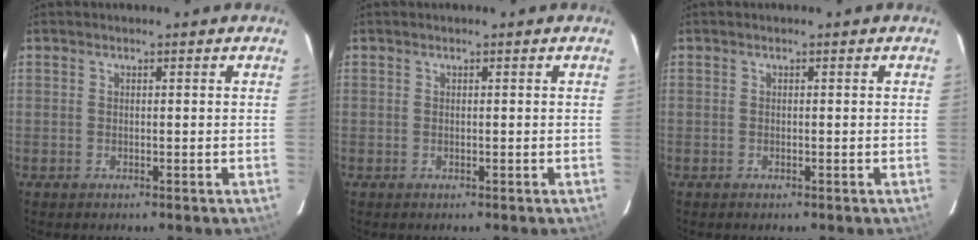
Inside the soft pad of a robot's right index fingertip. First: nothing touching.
{"total": 0.0}
{"total": 0.0}